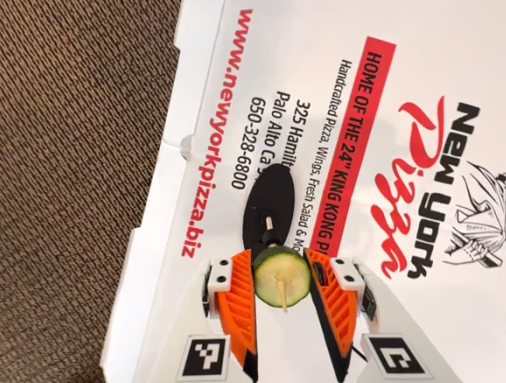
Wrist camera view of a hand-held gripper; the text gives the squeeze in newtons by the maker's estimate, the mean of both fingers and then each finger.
{"total": 9.4, "left": 9.3, "right": 9.5}